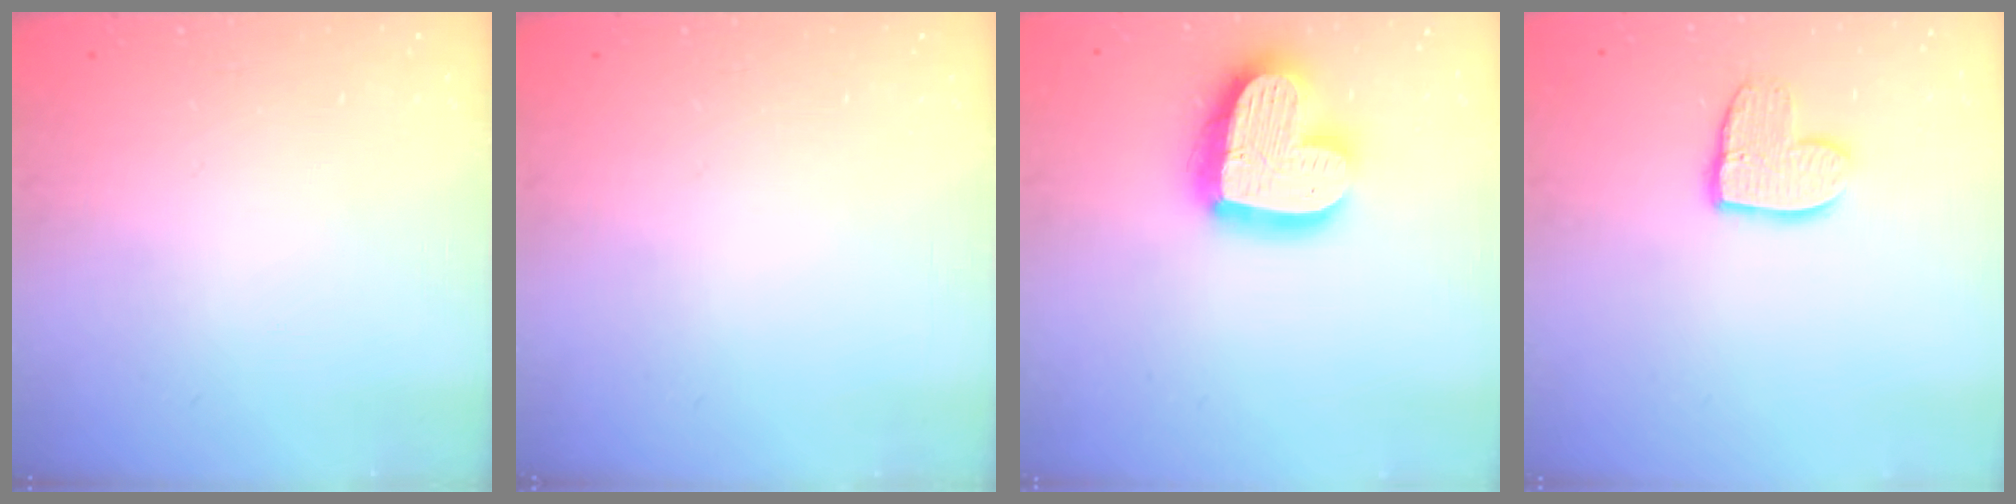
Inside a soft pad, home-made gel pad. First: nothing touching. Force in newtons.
{"total": 0.0}
{"total": 19.4, "press": 19.3, "slide": 1.5}
{"total": 9.2, "press": 9.2, "slide": 0.2}